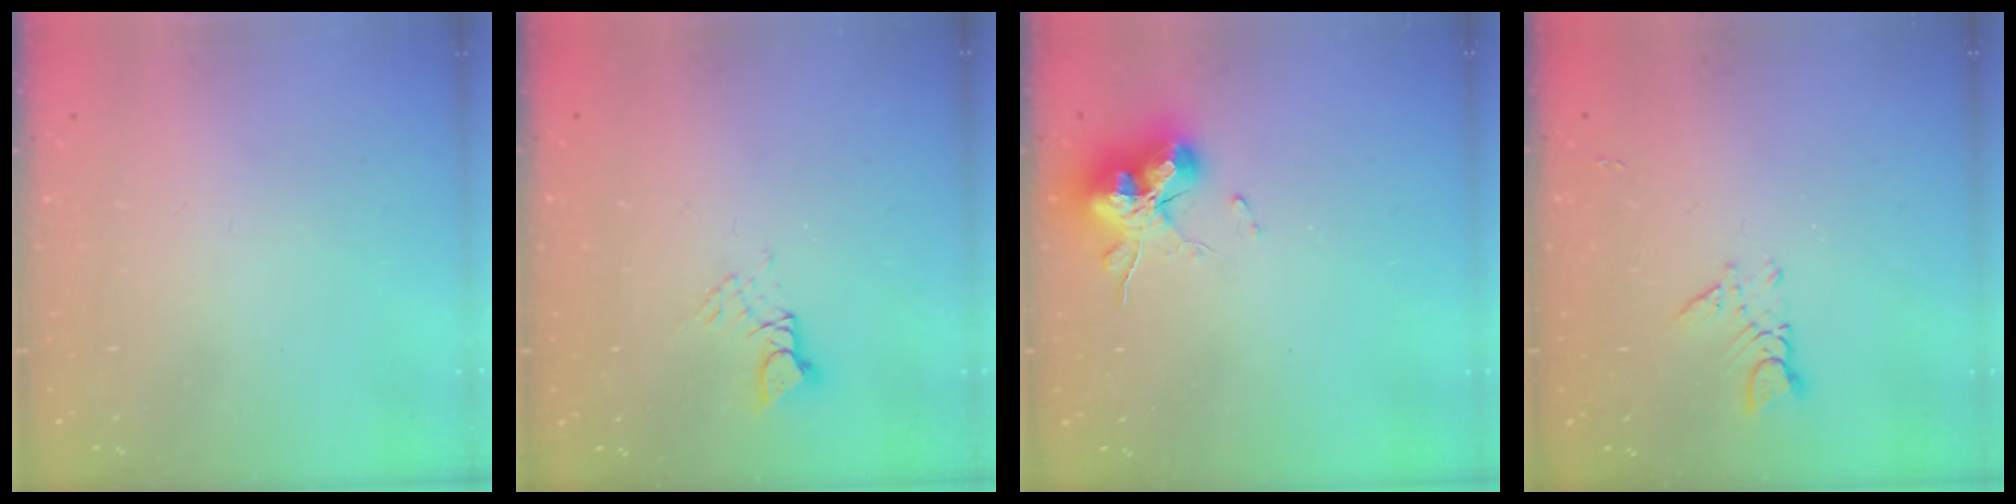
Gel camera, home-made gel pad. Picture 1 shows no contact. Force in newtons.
{"total": 3.2, "press": 3.2, "slide": 0.4}
{"total": 15.1, "press": 15.0, "slide": 1.0}
{"total": 3.0, "press": 2.9, "slide": 0.4}